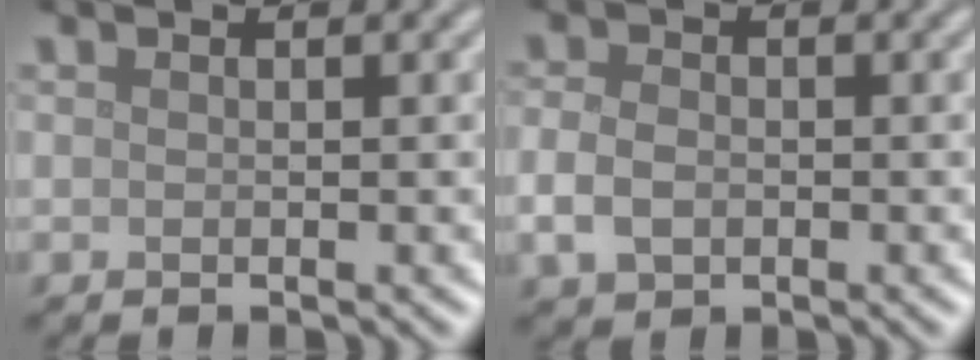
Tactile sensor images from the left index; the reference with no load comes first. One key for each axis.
{"total": 2.9, "fx": -0.7, "fy": 2.2, "fz": 1.8, "tx": -0.042, "ty": -0.003, "tz": -0.018}